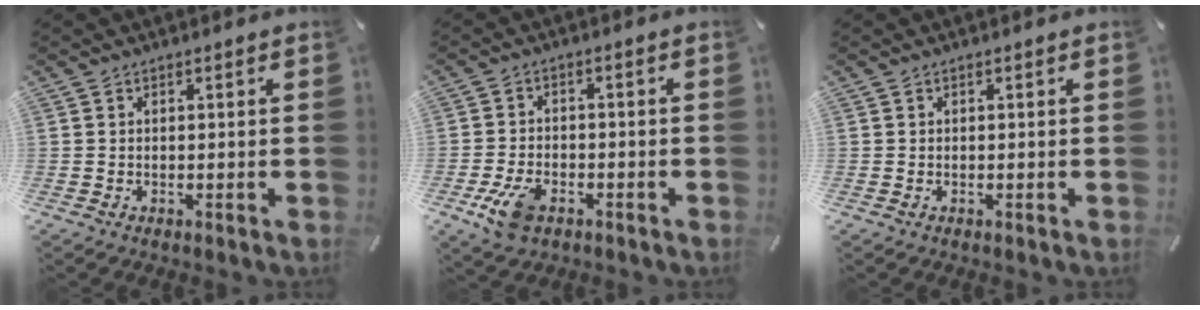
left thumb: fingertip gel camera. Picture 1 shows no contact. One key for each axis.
{"total": 7.5, "fx": -3.8, "fy": 4.2, "fz": 4.9, "tx": -0.113, "ty": 0.009, "tz": -0.071}
{"total": 0.0}